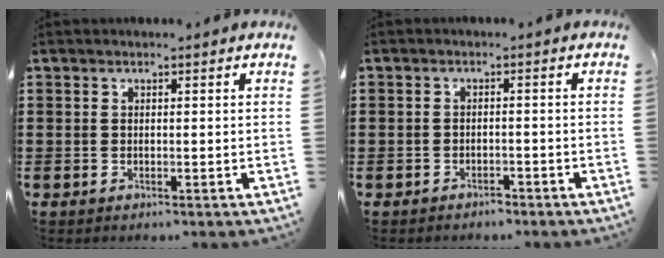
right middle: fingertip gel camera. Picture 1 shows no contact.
{"total": 1.6, "force": [-1.5, 0.5, -0.2], "torque": [-0.001, 0.005, -0.035]}